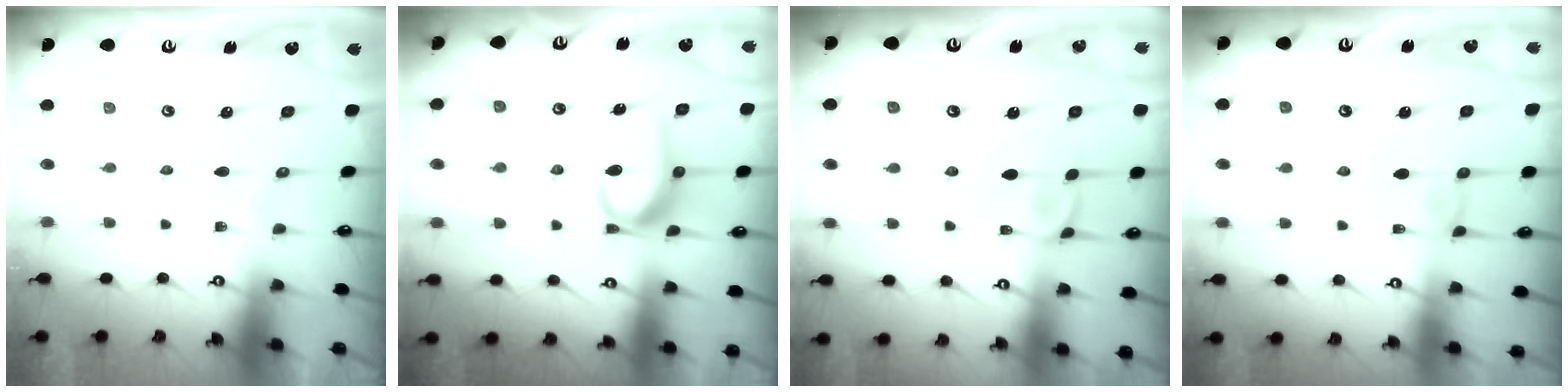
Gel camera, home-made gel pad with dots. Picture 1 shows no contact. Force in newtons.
{"total": 8.3, "press": 8.3, "slide": 0.3}
{"total": 3.7, "press": 3.7, "slide": 0.1}
{"total": 1.0, "press": 1.0, "slide": 0.2}